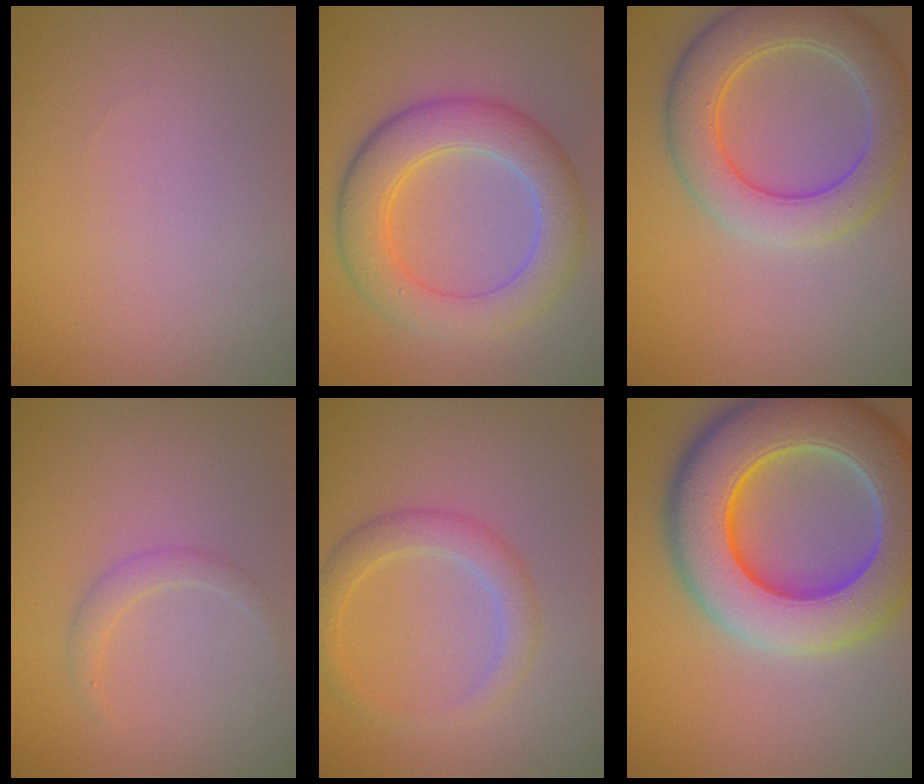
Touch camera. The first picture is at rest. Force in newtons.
{"total": 6.7, "press": 6.7, "slide": 0.1}
{"total": 6.7, "press": 6.7, "slide": 0.2}
{"total": 1.3, "press": 1.3, "slide": 0.2}
{"total": 2.7, "press": 2.7, "slide": 0.1}
{"total": 13.2, "press": 13.2, "slide": 0.6}